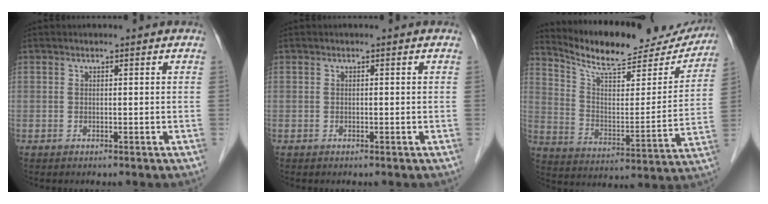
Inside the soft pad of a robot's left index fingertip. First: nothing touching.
{"total": 0.0}
{"total": 19.7, "force": [18.5, 4.0, 5.7], "torque": [-0.093, -0.032, 0.266]}